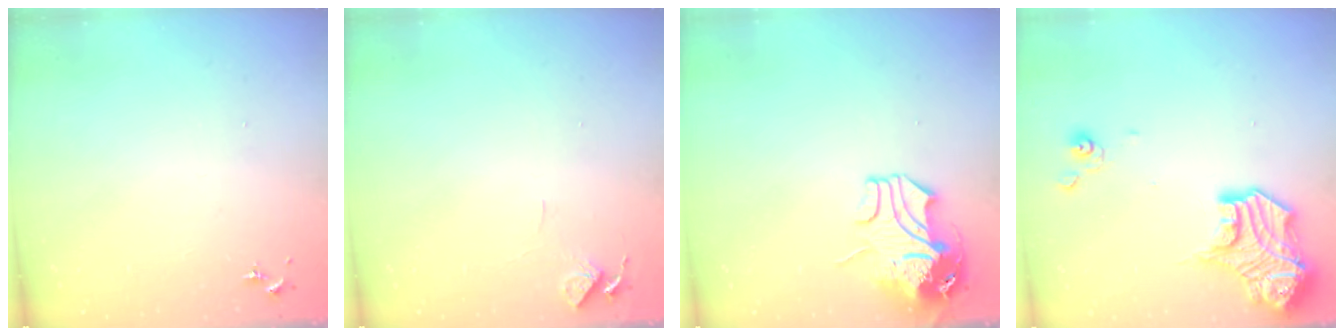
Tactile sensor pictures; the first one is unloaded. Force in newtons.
{"total": 4.6, "press": 4.5, "slide": 0.4}
{"total": 11.7, "press": 11.5, "slide": 1.8}
{"total": 17.0, "press": 16.9, "slide": 1.4}